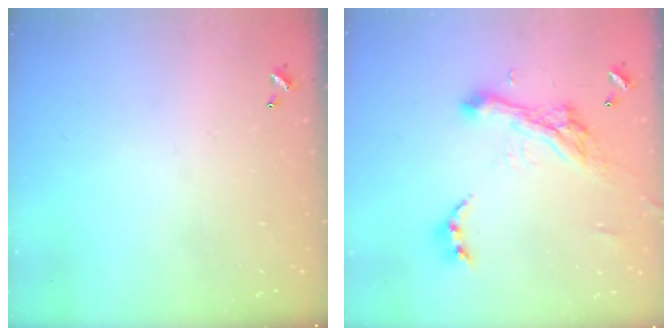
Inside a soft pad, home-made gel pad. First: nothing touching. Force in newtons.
{"total": 7.5, "press": 7.3, "slide": 1.7}